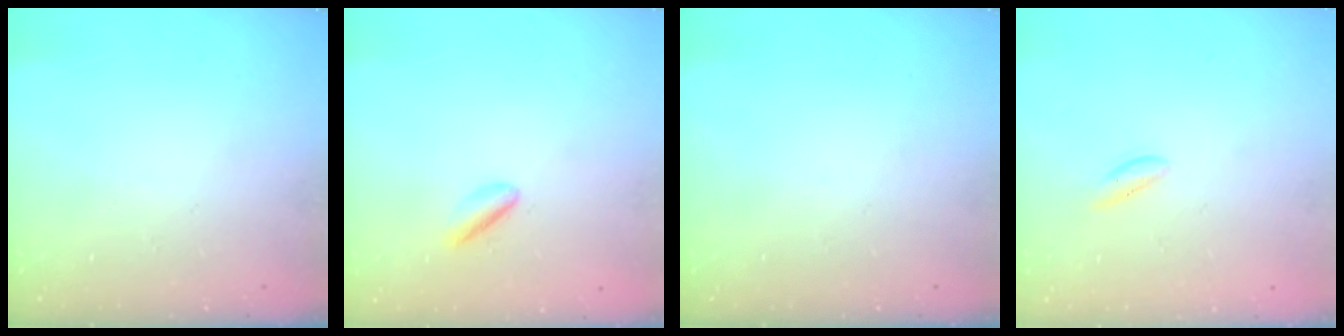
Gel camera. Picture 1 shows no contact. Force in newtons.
{"total": 2.4, "press": 2.3, "slide": 0.8}
{"total": 0.0}
{"total": 0.6, "press": 0.5, "slide": 0.4}